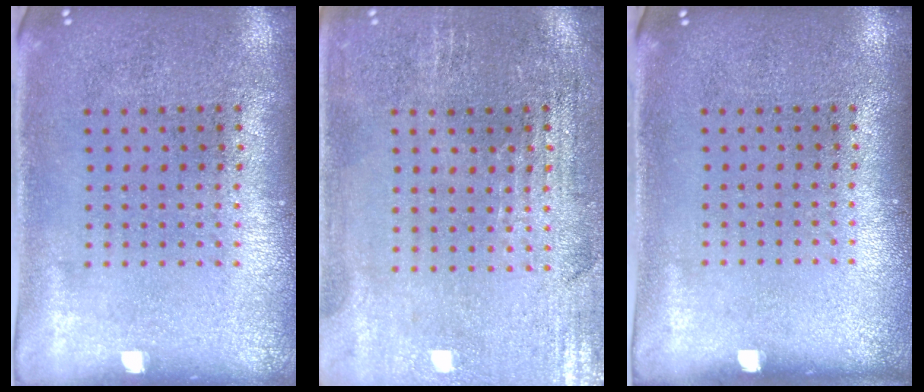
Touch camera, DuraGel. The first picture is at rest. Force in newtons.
{"total": 0.8, "press": 0.7, "slide": 0.5}
{"total": 0.0}